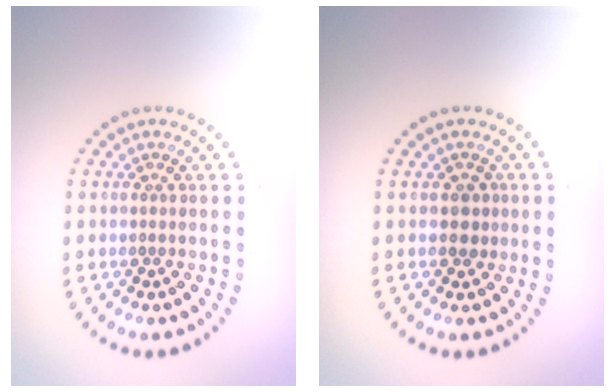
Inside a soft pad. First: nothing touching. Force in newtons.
{"total": 1.5, "press": 1.3, "slide": 0.7}